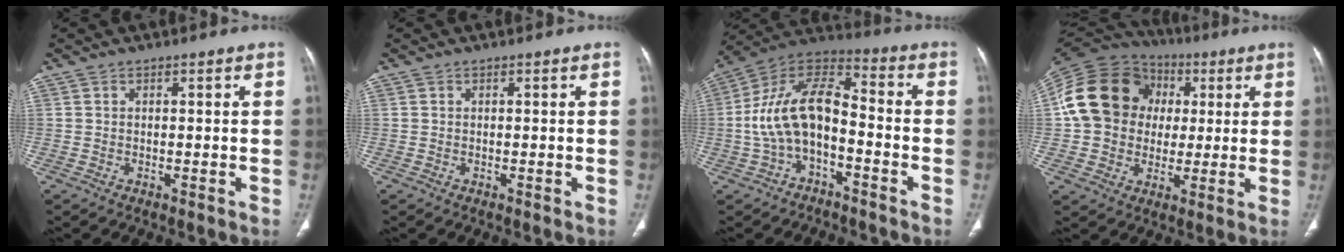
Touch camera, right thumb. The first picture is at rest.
{"total": 0.0}
{"total": 14.3, "force": [-3.4, 7.7, 11.6], "torque": [-0.216, 0.063, -0.069]}
{"total": 19.1, "force": [2.3, 16.3, 9.7], "torque": [-0.167, 0.031, 0.039]}